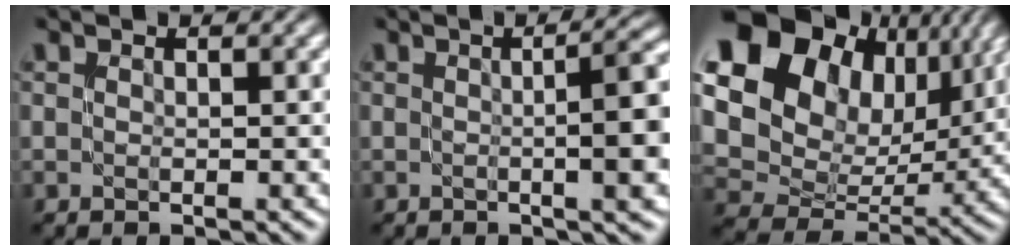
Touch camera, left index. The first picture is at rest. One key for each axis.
{"total": 7.2, "fx": 0.0, "fy": 1.9, "fz": 6.9, "tx": -0.069, "ty": 0.005, "tz": 0.002}
{"total": 16.4, "fx": 6.8, "fy": 12.1, "fz": 8.6, "tx": -0.186, "ty": 0.025, "tz": 0.126}